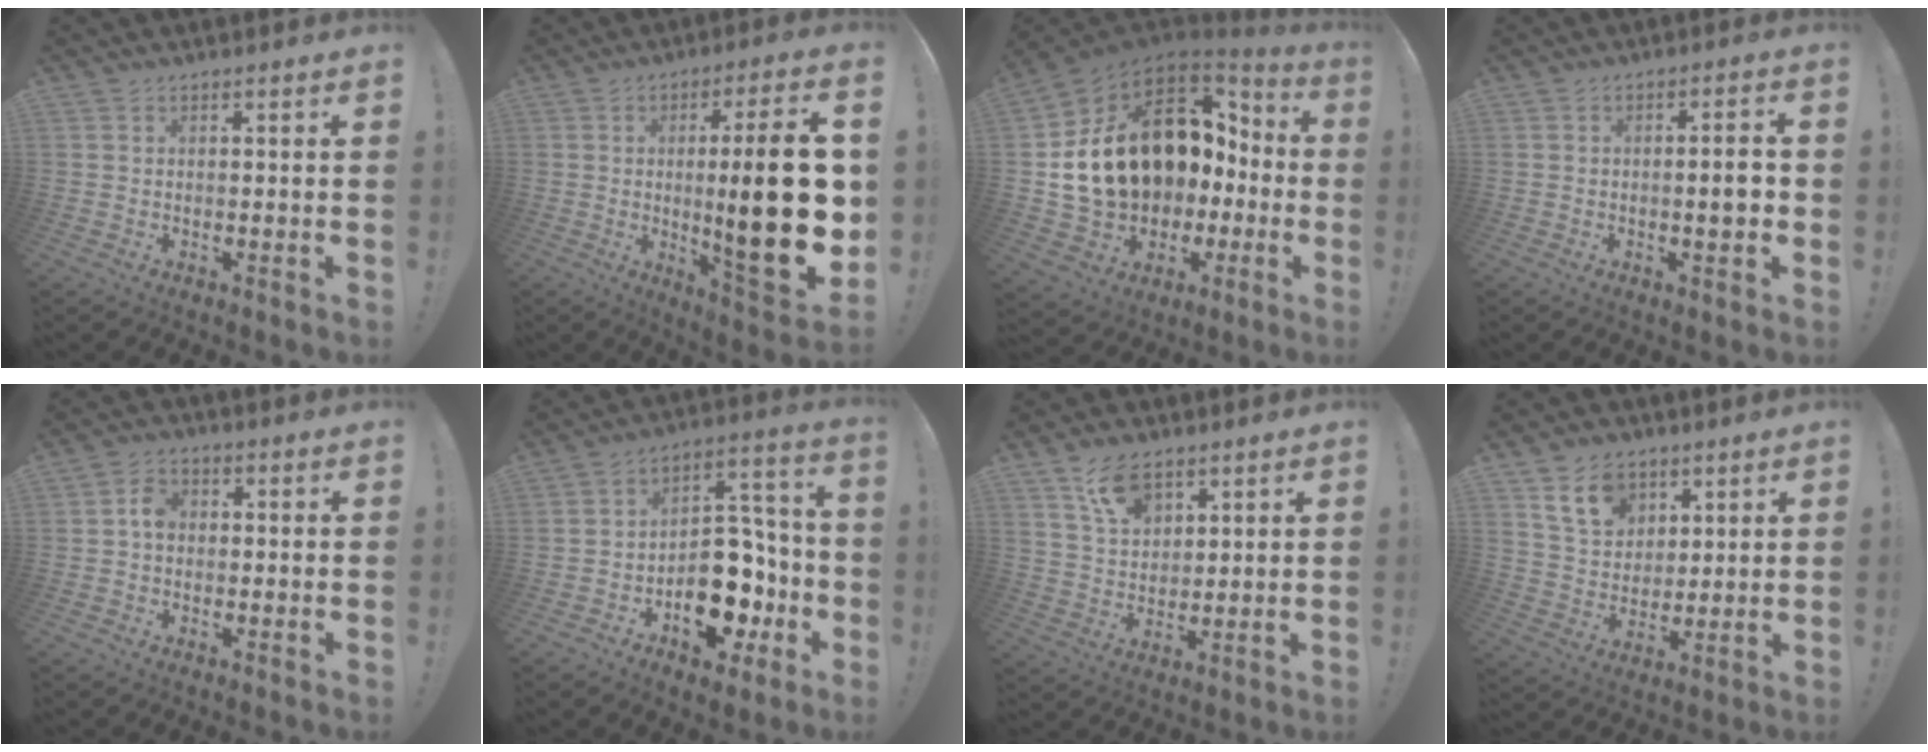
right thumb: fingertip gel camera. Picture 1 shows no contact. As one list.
[{"total": 22.0, "force": [0.2, 3.8, 21.6], "torque": [-0.338, -0.015, 0.004]}, {"total": 21.3, "force": [4.3, 15.8, 13.6], "torque": [-0.233, -0.021, 0.126]}, {"total": 4.5, "force": [-0.8, 0.9, 4.4], "torque": [-0.066, 0.003, -0.018]}, {"total": 4.3, "force": [-0.3, 3.0, 3.0], "torque": [-0.055, 0.012, -0.004]}, {"total": 17.7, "force": [-7.7, 11.9, 10.6], "torque": [-0.112, 0.062, -0.111]}, {"total": 9.7, "force": [6.4, 5.3, 5.0], "torque": [-0.086, -0.025, 0.121]}, {"total": 11.7, "force": [6.7, 8.1, 5.1], "torque": [-0.087, -0.026, 0.132]}]